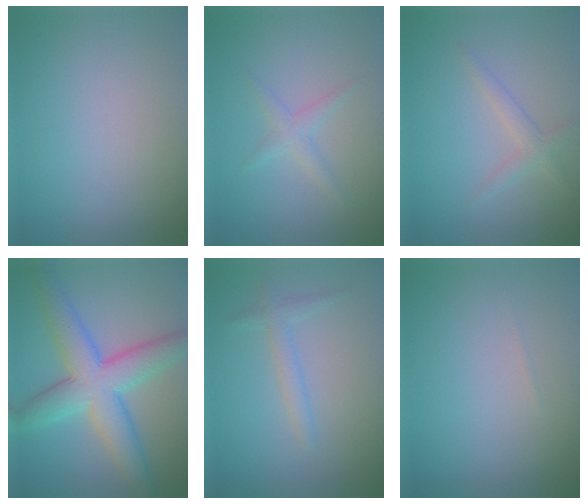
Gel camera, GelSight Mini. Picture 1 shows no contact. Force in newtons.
{"total": 1.4, "press": 1.4, "slide": 0.1}
{"total": 1.6, "press": 1.6, "slide": 0.1}
{"total": 7.6, "press": 7.6, "slide": 0.1}
{"total": 1.6, "press": 1.6, "slide": 0.1}
{"total": 0.0}